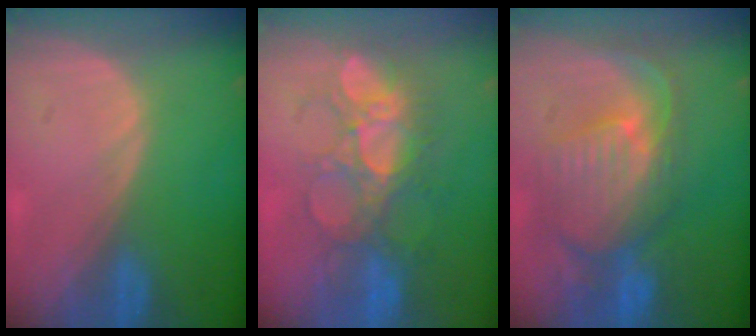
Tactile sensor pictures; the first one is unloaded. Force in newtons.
{"total": 8.6, "press": 8.3, "slide": 2.1}
{"total": 10.9, "press": 9.6, "slide": 5.3}